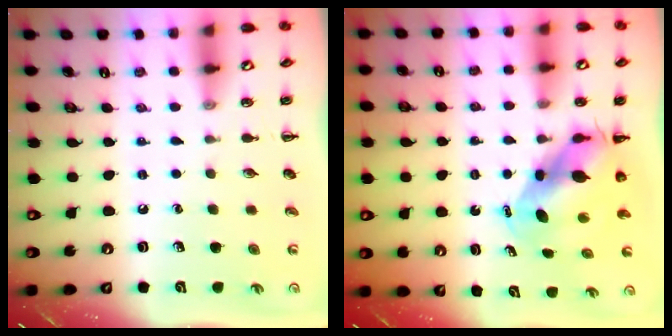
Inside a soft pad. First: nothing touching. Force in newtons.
{"total": 6.6, "press": 6.4, "slide": 1.8}